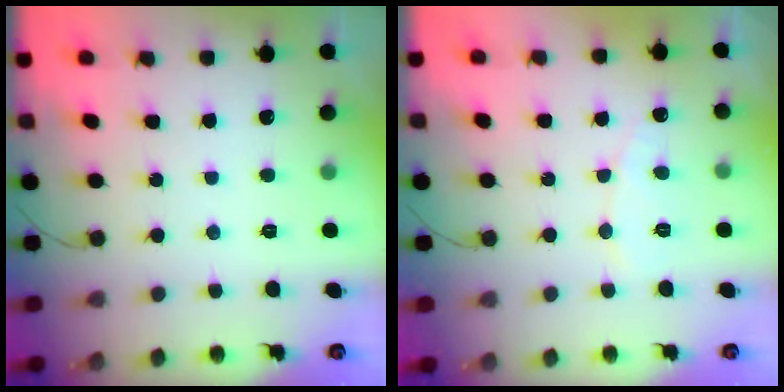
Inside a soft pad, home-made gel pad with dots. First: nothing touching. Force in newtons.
{"total": 5.7, "press": 5.7, "slide": 0.5}